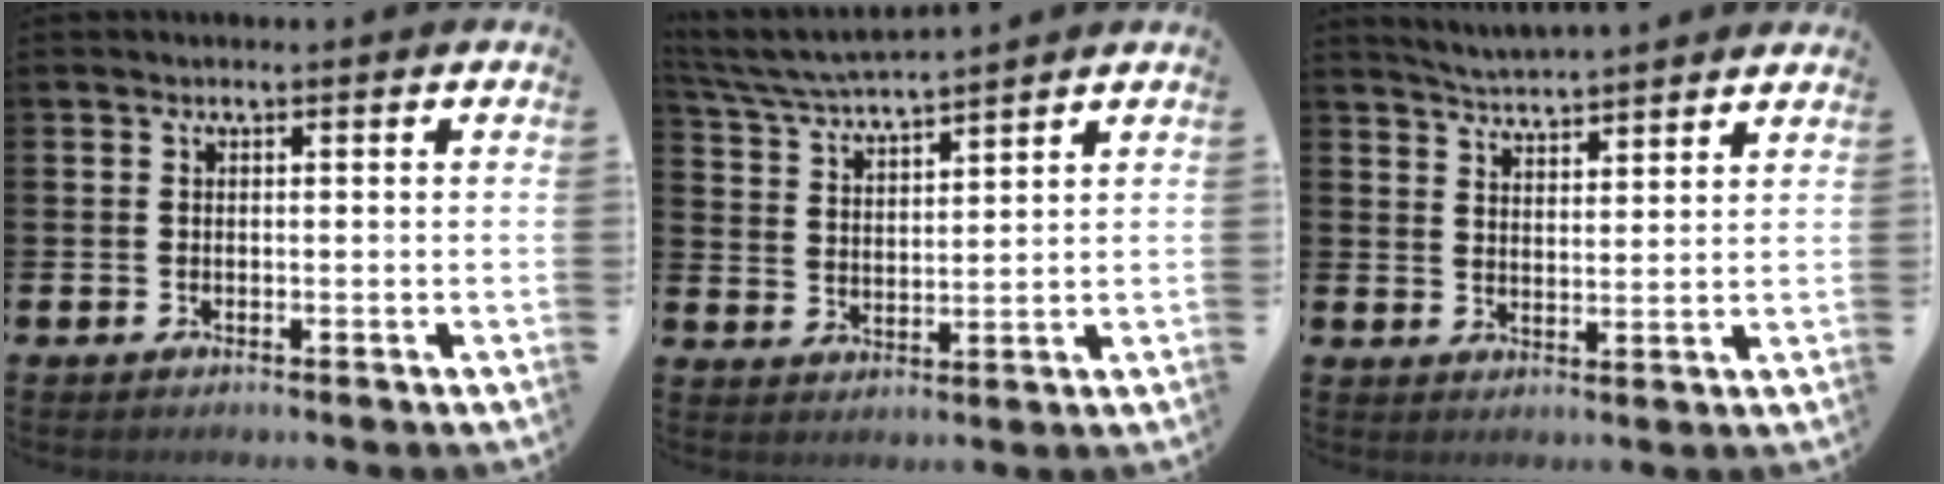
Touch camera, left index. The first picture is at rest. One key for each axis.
{"total": 5.0, "fx": 4.9, "fy": 0.0, "fz": 0.9, "tx": -0.038, "ty": -0.034, "tz": 0.083}
{"total": 4.5, "fx": 4.5, "fy": -0.3, "fz": -0.1, "tx": -0.018, "ty": -0.029, "tz": 0.082}